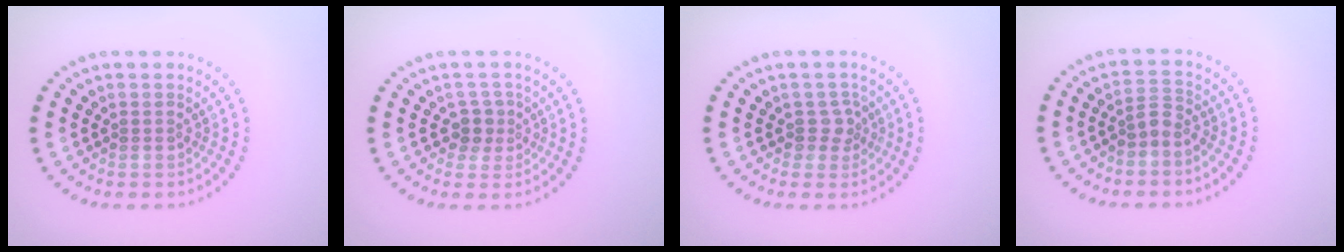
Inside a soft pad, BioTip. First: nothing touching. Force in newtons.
{"total": 1.7, "press": 1.3, "slide": 1.1}
{"total": 1.7, "press": 1.4, "slide": 1.1}
{"total": 1.9, "press": 1.4, "slide": 1.2}